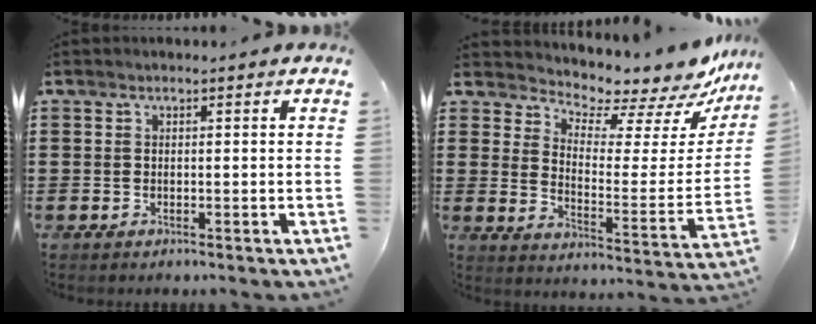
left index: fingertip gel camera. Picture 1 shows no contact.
{"total": 5.1, "force": [4.8, 1.0, 1.2], "torque": [-0.036, -0.054, 0.076]}